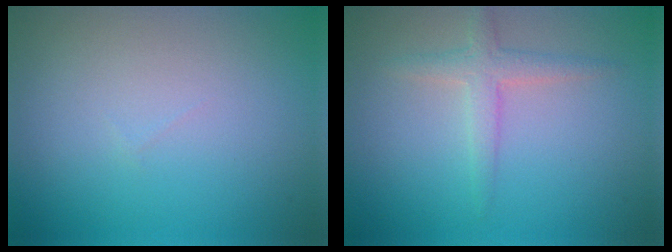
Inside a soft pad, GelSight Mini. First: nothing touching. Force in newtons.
{"total": 2.2, "press": 2.2, "slide": 0.1}